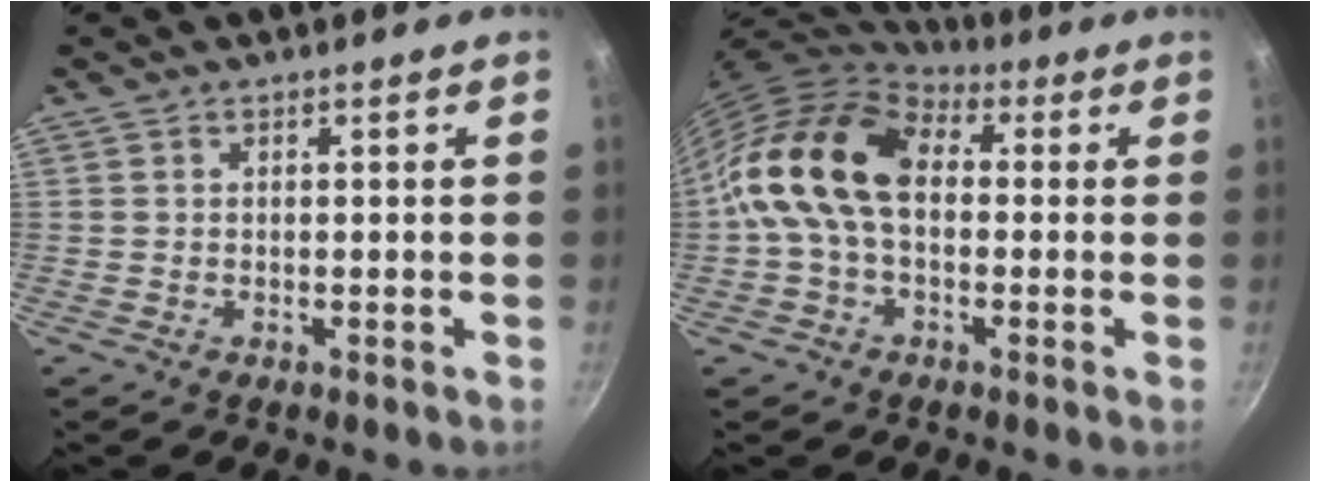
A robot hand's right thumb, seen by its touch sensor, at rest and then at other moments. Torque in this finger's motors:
{"motor_torque": [1.78, 3.22, 1.70, -0.08, 0.28]}